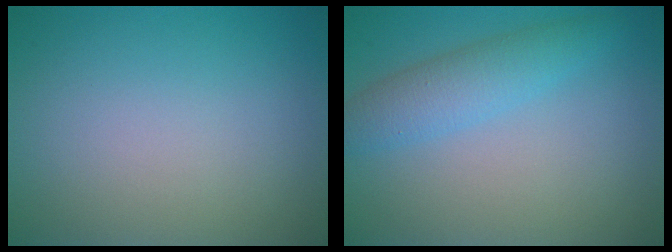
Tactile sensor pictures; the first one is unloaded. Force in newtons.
{"total": 3.2, "press": 3.2, "slide": 0.1}